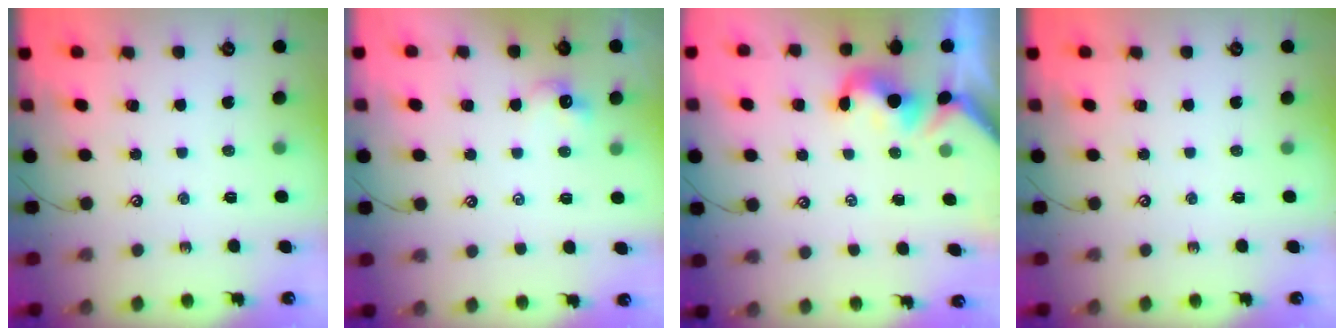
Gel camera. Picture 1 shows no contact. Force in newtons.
{"total": 0.6, "press": 0.3, "slide": 0.5}
{"total": 0.9, "press": 0.9, "slide": 0.3}
{"total": 0.0}